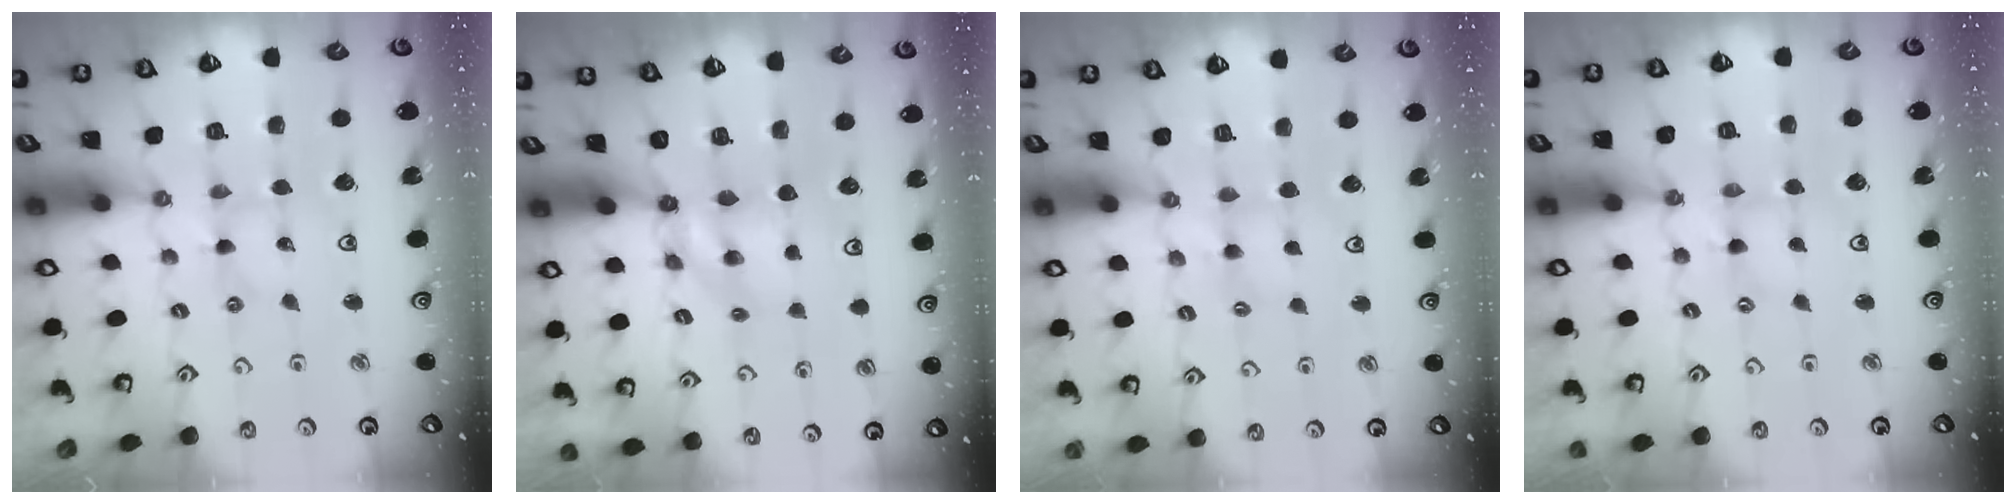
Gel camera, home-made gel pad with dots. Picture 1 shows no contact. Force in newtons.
{"total": 5.6, "press": 5.6, "slide": 0.3}
{"total": 4.2, "press": 4.1, "slide": 0.4}
{"total": 1.6, "press": 1.6, "slide": 0.2}